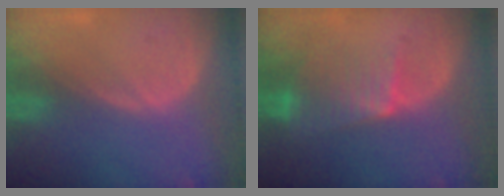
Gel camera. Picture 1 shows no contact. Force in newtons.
{"total": 6.5, "press": 6.1, "slide": 2.3}